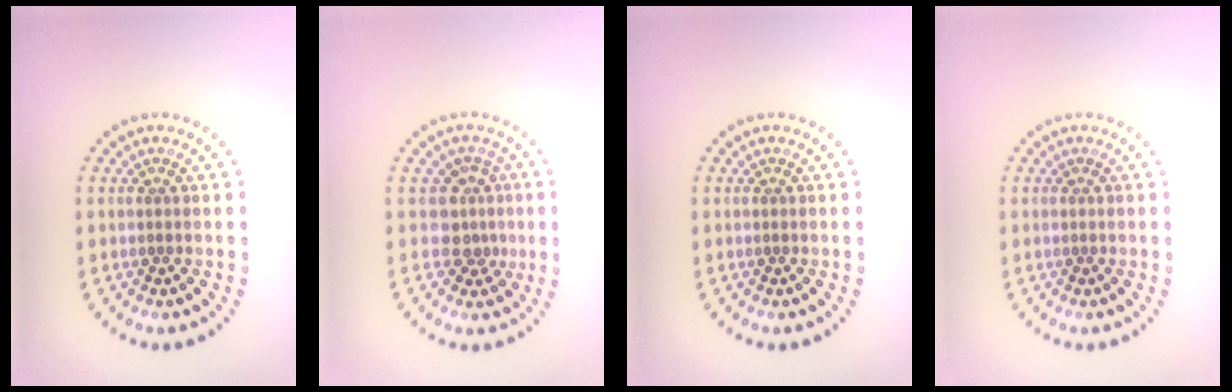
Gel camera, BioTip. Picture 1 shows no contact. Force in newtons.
{"total": 2.5, "press": 1.9, "slide": 1.7}
{"total": 0.0}
{"total": 0.0}